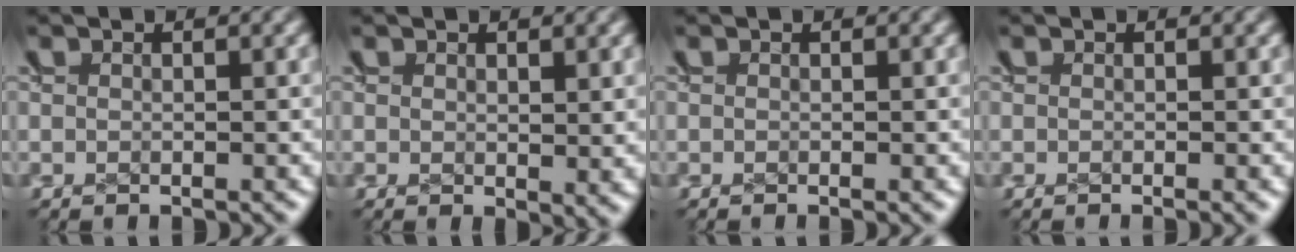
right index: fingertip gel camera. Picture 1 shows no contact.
{"total": 0.9, "force": [0.4, 0.2, 0.8], "torque": [-0.011, -0.009, 0.011]}
{"total": 0.0}
{"total": 0.5, "force": [-0.3, 0.1, 0.4], "torque": [-0.001, -0.001, -0.005]}